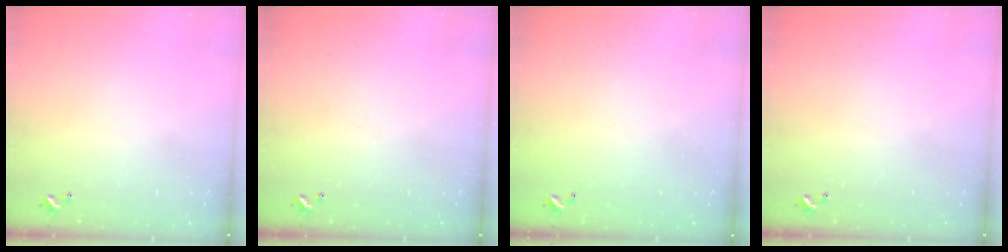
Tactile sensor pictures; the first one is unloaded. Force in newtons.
{"total": 0.0}
{"total": 2.7, "press": 2.7, "slide": 0.1}
{"total": 0.0}